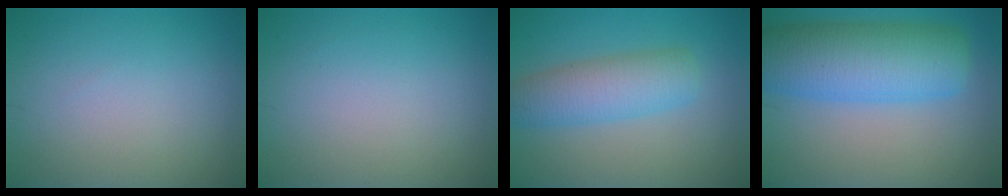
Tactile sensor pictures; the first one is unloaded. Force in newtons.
{"total": 0.0}
{"total": 5.1, "press": 5.1, "slide": 0.2}
{"total": 9.5, "press": 9.5, "slide": 0.2}